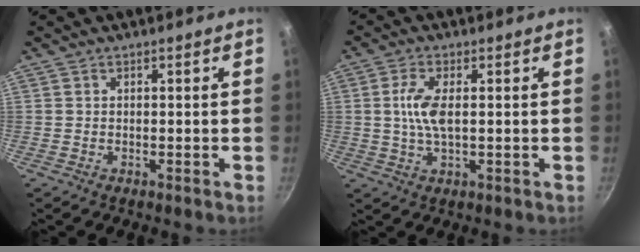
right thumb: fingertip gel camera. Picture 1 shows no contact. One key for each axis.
{"total": 6.3, "fx": 0.7, "fy": 2.5, "fz": 5.7, "tx": -0.124, "ty": 0.002, "tz": 0.014}